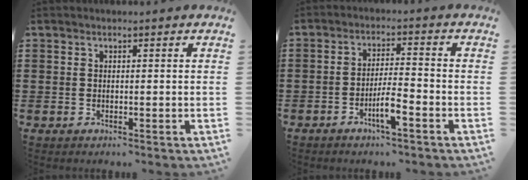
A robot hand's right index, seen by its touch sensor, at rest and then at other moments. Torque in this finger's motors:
{"motor_torque": [0.81, -0.51, 0.31, 0.08]}